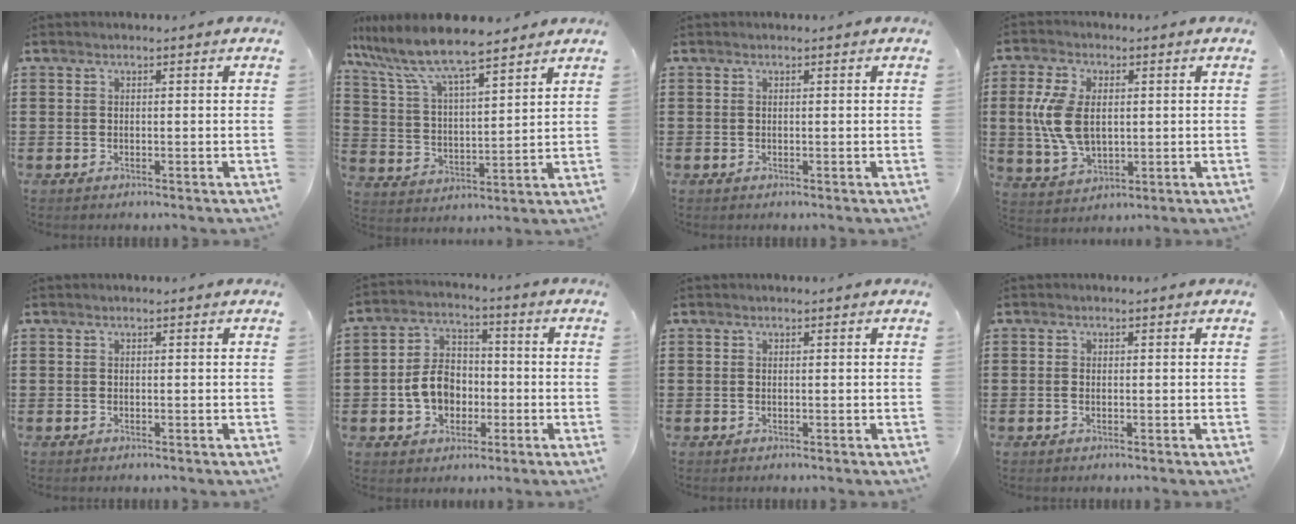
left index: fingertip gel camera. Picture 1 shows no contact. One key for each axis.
{"total": 8.5, "fx": 7.4, "fy": 1.0, "fz": 4.1, "tx": -0.109, "ty": -0.036, "tz": 0.125}
{"total": 0.0}
{"total": 8.9, "fx": 0.9, "fy": 5.3, "fz": 7.0, "tx": -0.179, "ty": 0.002, "tz": 0.009}
{"total": 0.0}
{"total": 7.3, "fx": -1.6, "fy": 5.8, "fz": 4.2, "tx": -0.097, "ty": 0.009, "tz": -0.036}
{"total": 0.0}
{"total": 0.8, "fx": -0.2, "fy": 0.4, "fz": 0.6, "tx": -0.013, "ty": 0.000, "tz": -0.003}